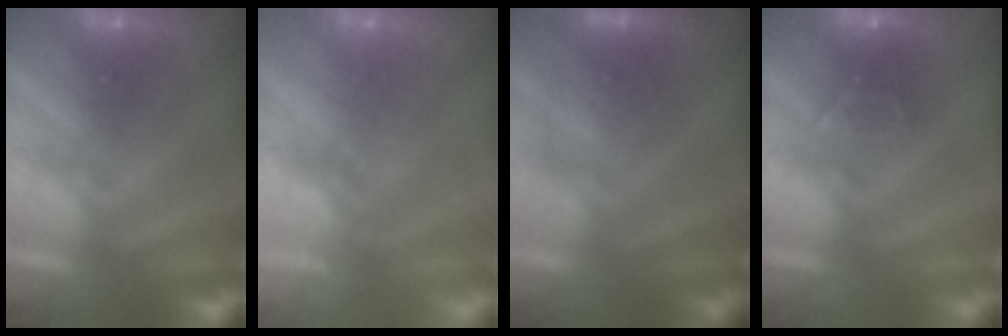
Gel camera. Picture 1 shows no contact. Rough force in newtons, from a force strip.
{"total": 1.8}
{"total": 2.4}
{"total": 2.8}